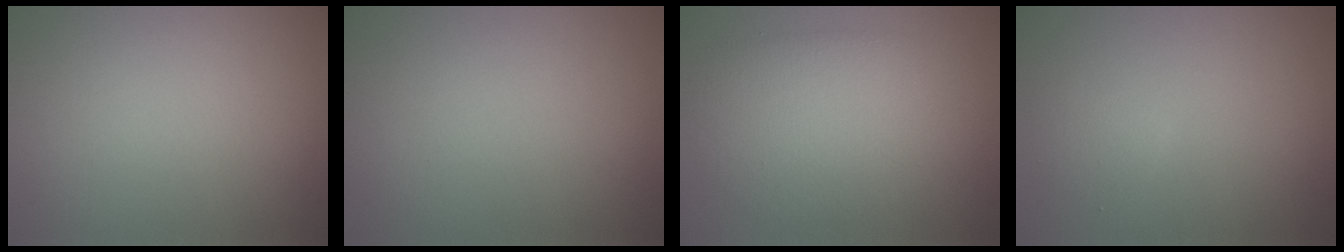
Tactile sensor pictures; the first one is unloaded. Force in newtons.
{"total": 0.0}
{"total": 5.1, "press": 5.1, "slide": 0.4}
{"total": 1.2, "press": 1.2, "slide": 0.0}